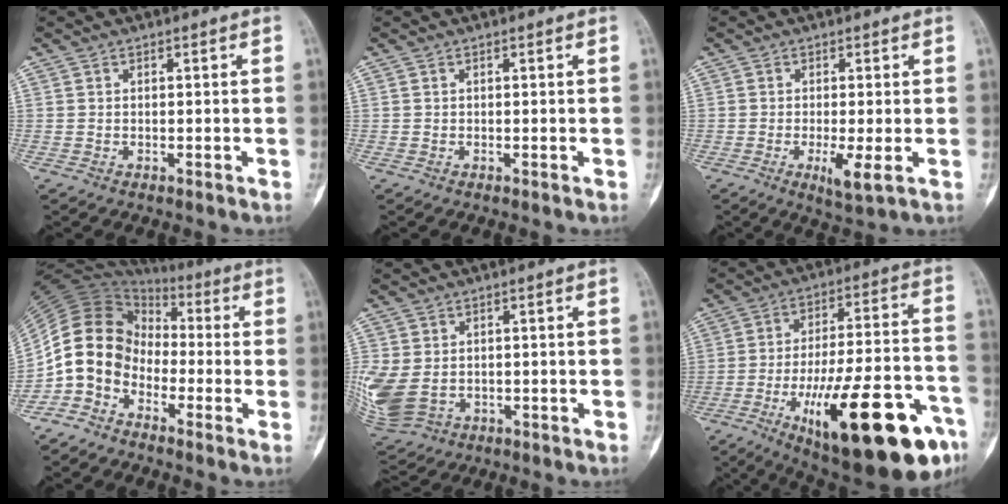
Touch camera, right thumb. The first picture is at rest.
{"total": 0.0}
{"total": 4.2, "force": [-1.0, 0.7, 4.1], "torque": [-0.080, -0.014, -0.017]}
{"total": 11.5, "force": [-4.5, 9.1, 5.4], "torque": [-0.089, 0.065, -0.098]}
{"total": 10.4, "force": [-1.0, 7.8, 6.8], "torque": [-0.176, -0.007, 0.000]}
{"total": 28.5, "force": [-12.6, 8.4, 24.2], "torque": [-0.321, 0.046, -0.177]}